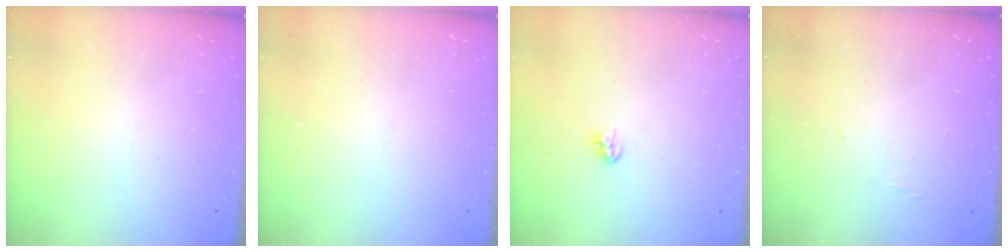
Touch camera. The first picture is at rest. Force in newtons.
{"total": 0.0}
{"total": 3.4, "press": 3.4, "slide": 0.3}
{"total": 3.7, "press": 3.7, "slide": 0.4}